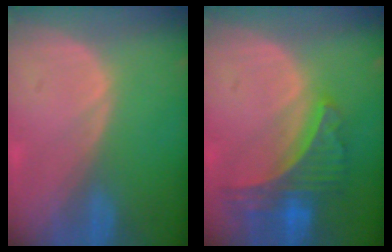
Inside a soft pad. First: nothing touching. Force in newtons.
{"total": 7.8, "press": 6.9, "slide": 3.6}